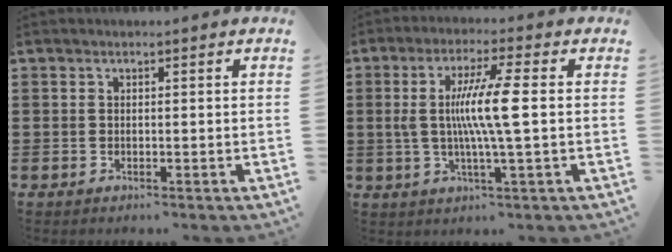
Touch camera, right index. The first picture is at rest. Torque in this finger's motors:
{"motor_torque": [1.88, -0.14, 0.87, 0.21]}